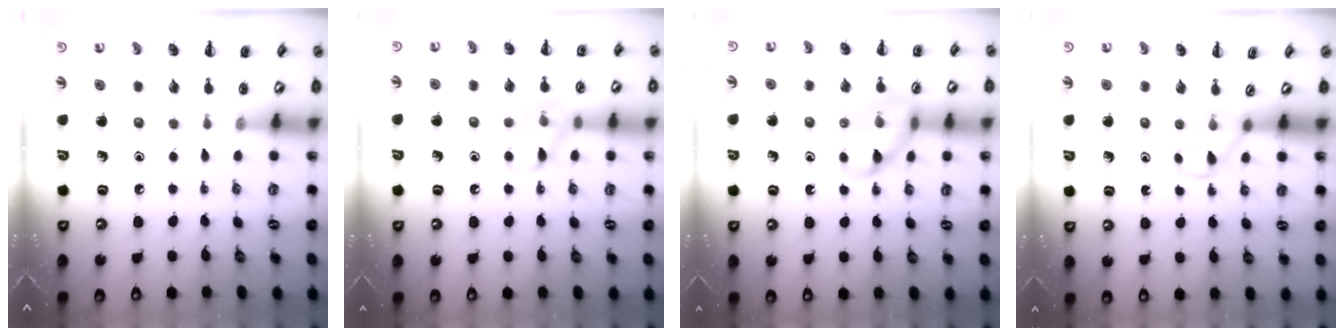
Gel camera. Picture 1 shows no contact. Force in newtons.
{"total": 9.5, "press": 9.4, "slide": 1.5}
{"total": 10.6, "press": 10.5, "slide": 1.1}
{"total": 3.0, "press": 2.8, "slide": 1.1}